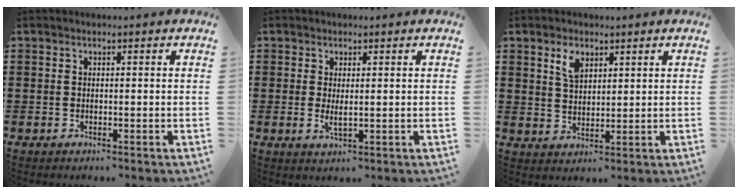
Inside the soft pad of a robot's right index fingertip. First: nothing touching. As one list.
[{"total": 2.0, "force": [0.5, 0.6, 1.8], "torque": [-0.035, 0.001, 0.008]}, {"total": 3.8, "force": [2.4, 2.0, 2.3], "torque": [-0.045, 0.003, 0.041]}]